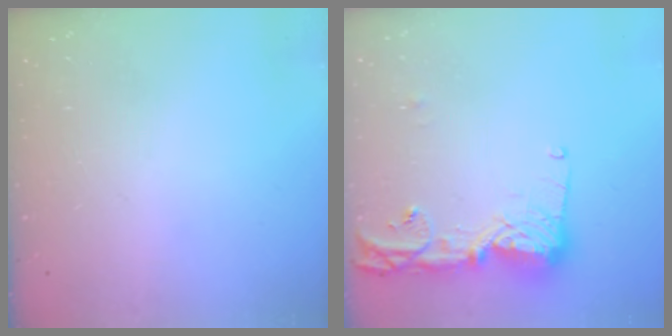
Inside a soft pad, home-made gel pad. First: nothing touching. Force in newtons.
{"total": 14.0, "press": 13.9, "slide": 1.3}